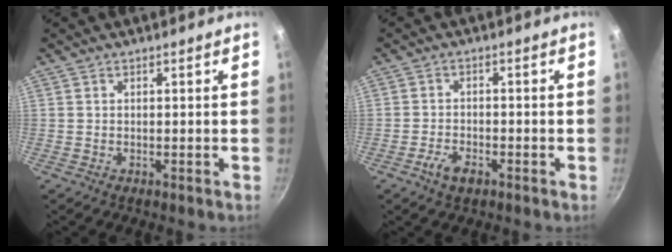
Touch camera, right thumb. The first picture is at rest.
{"total": 3.9, "force": [-2.3, 1.7, 2.7], "torque": [-0.053, 0.017, -0.044]}